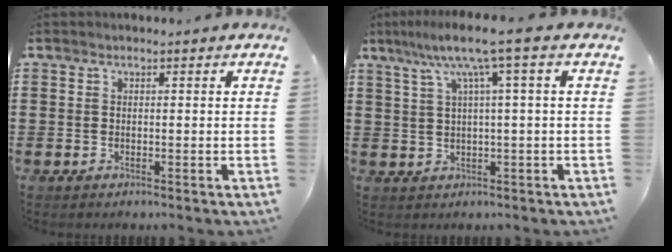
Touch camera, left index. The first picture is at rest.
{"total": 7.3, "force": [2.7, -0.2, 6.8], "torque": [-0.138, 0.001, 0.040]}